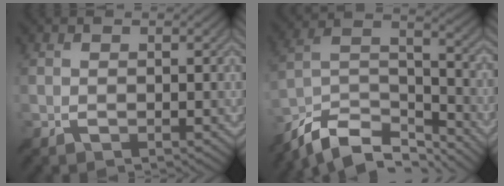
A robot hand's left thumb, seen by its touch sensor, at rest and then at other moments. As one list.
[{"total": 12.0, "force": [-9.4, 4.3, 6.1], "torque": [-0.140, 0.001, -0.175]}]